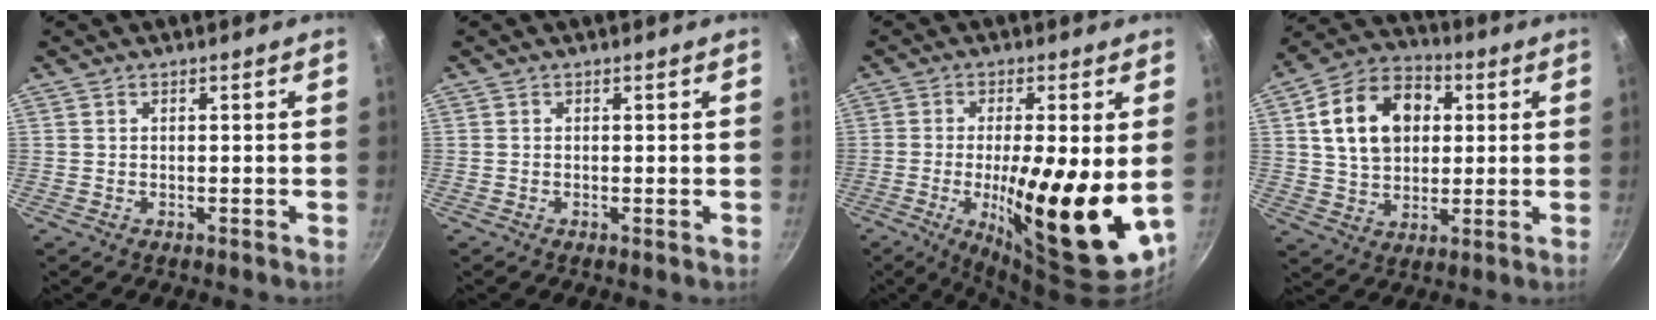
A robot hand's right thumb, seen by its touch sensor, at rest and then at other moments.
{"total": 0.0}
{"total": 19.4, "force": [-1.7, 5.2, 18.6], "torque": [-0.275, -0.020, -0.024]}
{"total": 15.9, "force": [3.5, 11.6, 10.3], "torque": [-0.145, 0.016, 0.050]}